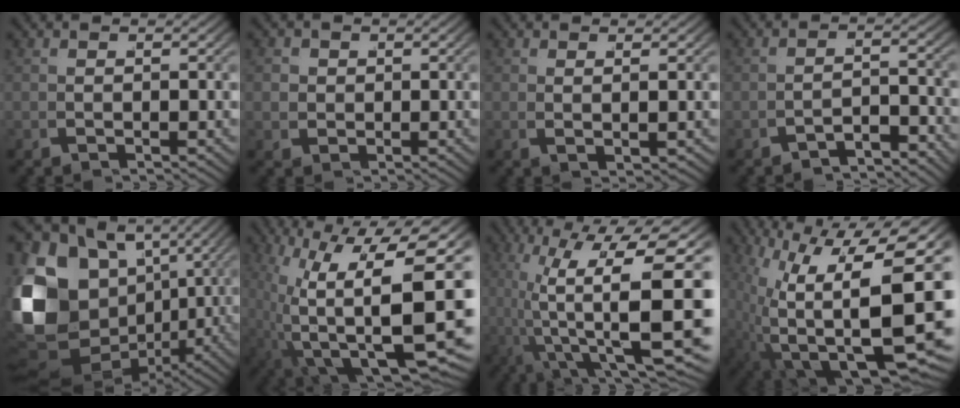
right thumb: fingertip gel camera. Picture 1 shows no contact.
{"total": 3.1, "force": [0.6, 2.8, 1.0], "torque": [-0.030, -0.004, 0.011]}
{"total": 1.3, "force": [0.9, 0.3, 0.8], "torque": [-0.022, 0.003, 0.019]}
{"total": 2.6, "force": [-2.4, 0.3, 1.2], "torque": [-0.011, 0.000, -0.042]}
{"total": 19.9, "force": [-0.4, 15.3, 12.7], "torque": [-0.289, -0.068, 0.020]}
{"total": 15.9, "force": [-1.2, 8.1, 13.6], "torque": [-0.241, -0.050, 0.017]}
{"total": 16.2, "force": [-1.3, 8.3, 13.9], "torque": [-0.258, -0.069, 0.023]}
{"total": 16.2, "force": [-2.9, 8.3, 13.6], "torque": [-0.231, -0.062, -0.001]}